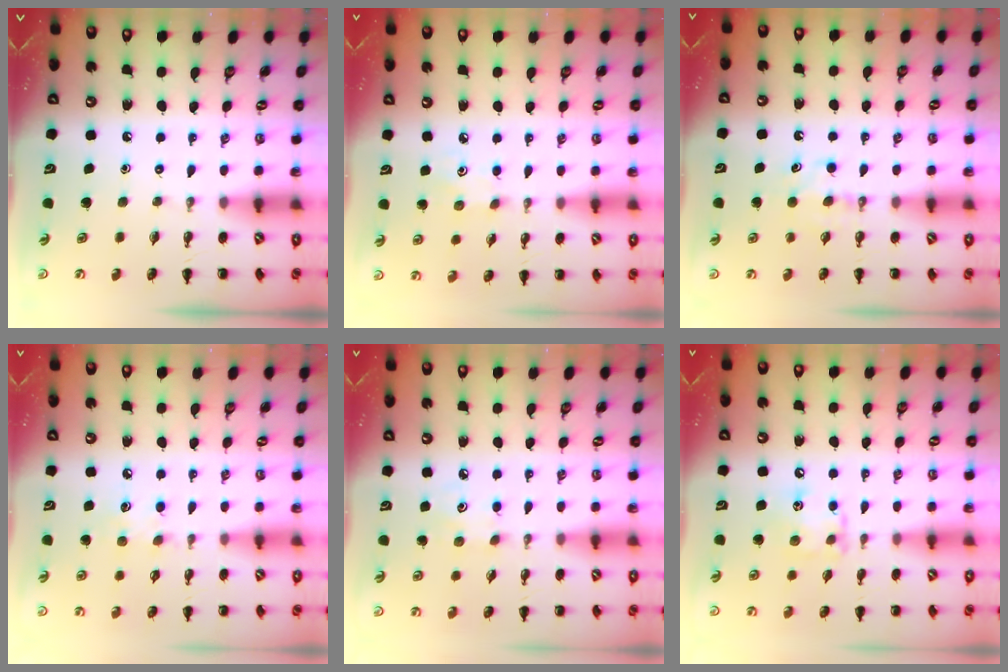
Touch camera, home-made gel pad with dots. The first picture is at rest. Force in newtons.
{"total": 2.6, "press": 2.5, "slide": 0.8}
{"total": 4.6, "press": 4.5, "slide": 1.2}
{"total": 6.5, "press": 6.3, "slide": 1.6}
{"total": 4.7, "press": 4.6, "slide": 1.0}
{"total": 9.5, "press": 9.5, "slide": 0.7}